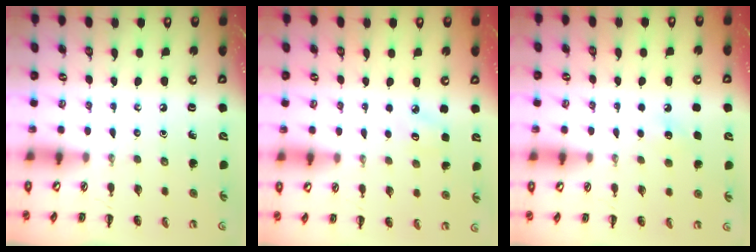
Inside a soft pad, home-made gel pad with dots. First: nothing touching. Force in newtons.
{"total": 5.4, "press": 5.1, "slide": 1.7}
{"total": 5.9, "press": 5.8, "slide": 1.4}